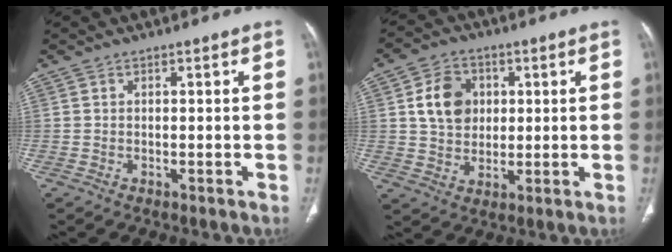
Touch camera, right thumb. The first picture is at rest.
{"total": 9.3, "force": [2.1, 7.4, 5.2], "torque": [-0.061, -0.003, 0.038]}